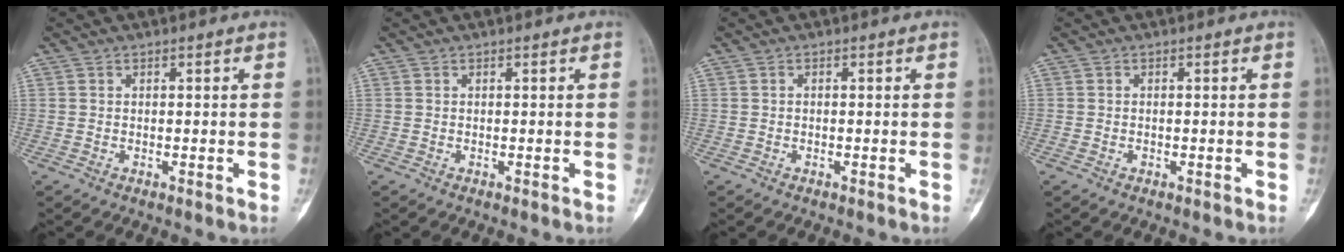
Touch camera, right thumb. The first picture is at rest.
{"total": 0.0}
{"total": 0.0}
{"total": 0.6, "force": [-0.3, 0.5, 0.2], "torque": [-0.002, 0.005, -0.004]}